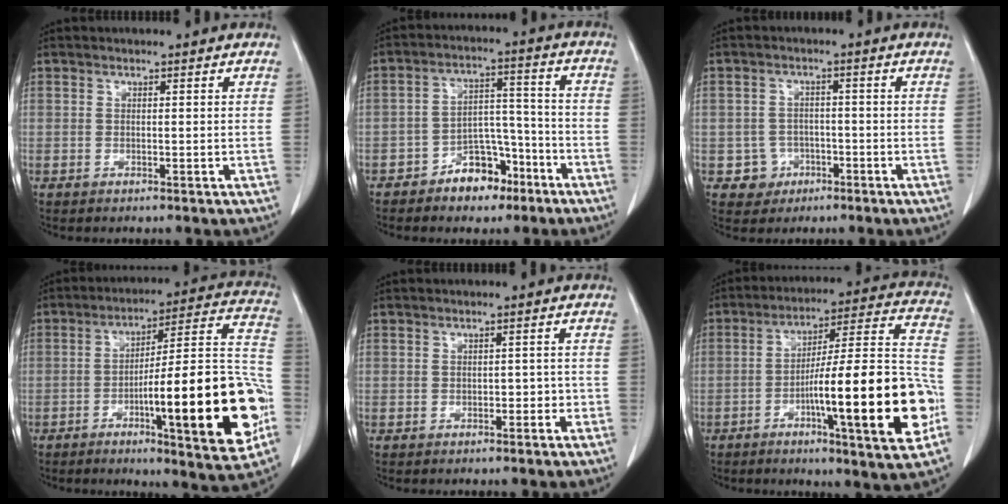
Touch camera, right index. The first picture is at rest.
{"total": 8.1, "force": [-5.2, 4.7, 4.0], "torque": [-0.060, 0.029, -0.081]}
{"total": 4.1, "force": [-1.6, 3.8, -0.2], "torque": [0.012, 0.016, -0.021]}
{"total": 23.5, "force": [-6.9, 2.8, 22.3], "torque": [-0.261, 0.014, -0.093]}
{"total": 1.6, "force": [-0.7, 1.1, 1.0], "torque": [-0.011, 0.006, -0.007]}
{"total": 22.3, "force": [-6.6, 1.4, 21.3], "torque": [-0.281, 0.010, -0.097]}